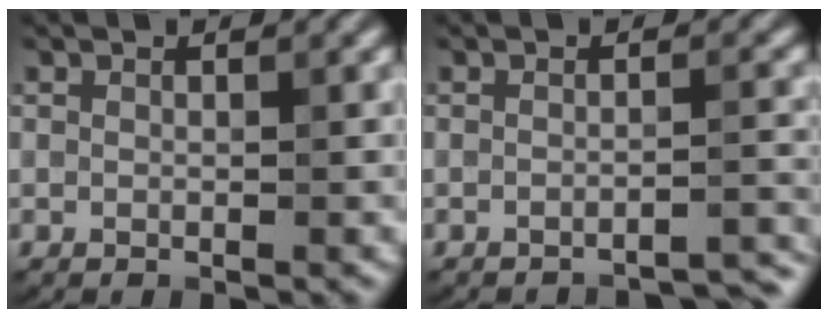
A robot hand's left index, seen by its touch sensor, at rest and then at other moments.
{"total": 3.7, "force": [-3.4, 0.4, 1.2], "torque": [-0.002, 0.012, -0.046]}